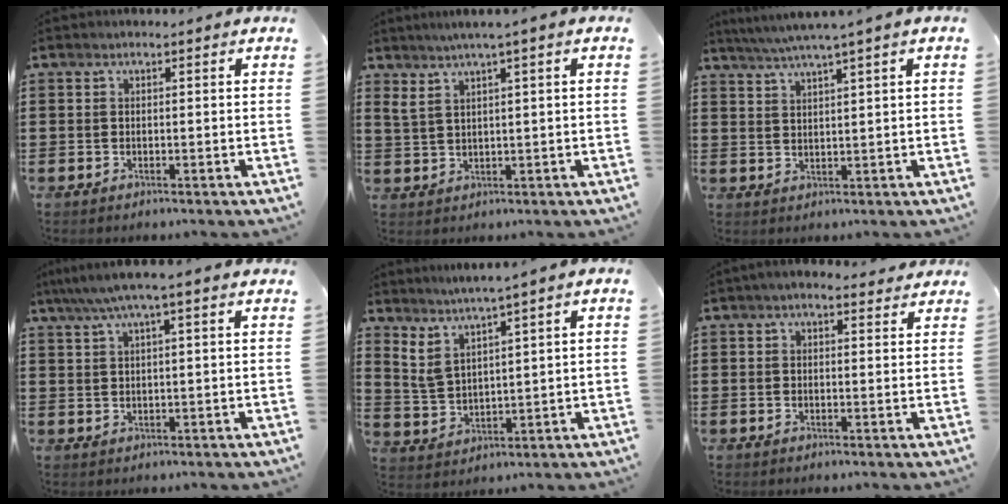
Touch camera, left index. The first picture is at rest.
{"total": 2.6, "force": [1.3, 0.0, 2.3], "torque": [-0.047, 0.000, 0.019]}
{"total": 3.2, "force": [2.4, -0.6, 2.0], "torque": [-0.043, -0.010, 0.041]}
{"total": 3.4, "force": [1.8, 0.0, 2.9], "torque": [-0.060, 0.003, 0.030]}
{"total": 3.7, "force": [2.6, 0.6, 2.5], "torque": [-0.067, -0.014, 0.043]}
{"total": 2.0, "force": [1.5, 0.9, 1.0], "torque": [-0.024, 0.007, 0.026]}